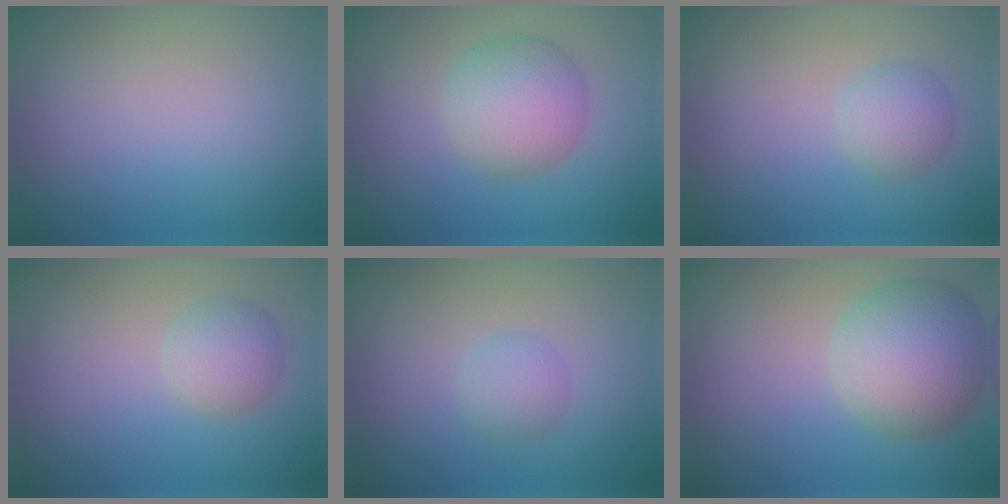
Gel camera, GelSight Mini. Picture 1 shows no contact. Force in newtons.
{"total": 5.5, "press": 5.5, "slide": 0.1}
{"total": 2.4, "press": 2.4, "slide": 0.0}
{"total": 2.7, "press": 2.7, "slide": 0.1}
{"total": 2.0, "press": 2.0, "slide": 0.0}
{"total": 7.7, "press": 7.7, "slide": 0.3}